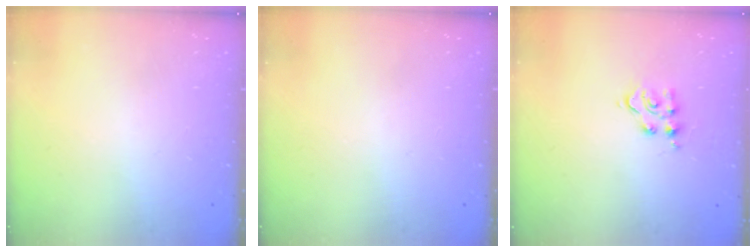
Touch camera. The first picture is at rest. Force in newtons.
{"total": 0.0}
{"total": 5.1, "press": 5.1, "slide": 0.5}